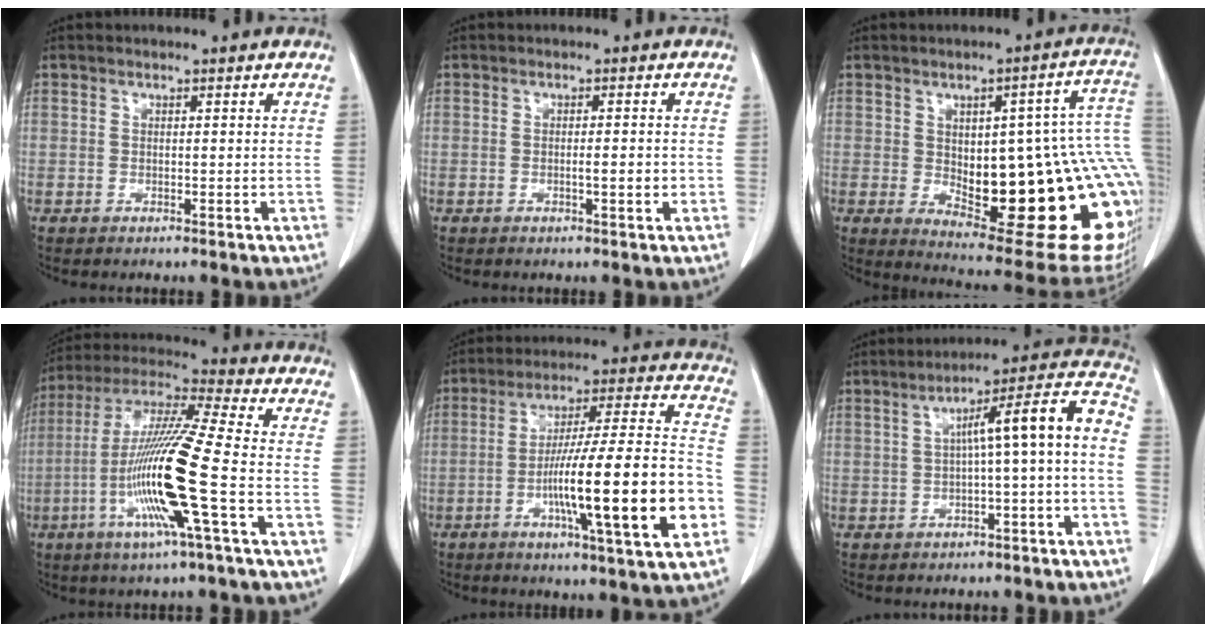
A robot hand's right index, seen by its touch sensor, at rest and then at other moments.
{"total": 2.0, "force": [-0.4, 0.3, 1.9], "torque": [-0.033, 0.000, -0.007]}
{"total": 27.4, "force": [-2.3, 7.5, 26.3], "torque": [-0.267, 0.014, -0.010]}
{"total": 16.7, "force": [-4.7, -1.0, 16.0], "torque": [-0.322, -0.012, -0.101]}
{"total": 20.6, "force": [-6.0, 0.6, 19.7], "torque": [-0.295, 0.001, -0.095]}
{"total": 10.7, "force": [-1.0, 0.2, 10.6], "torque": [-0.147, 0.038, -0.018]}